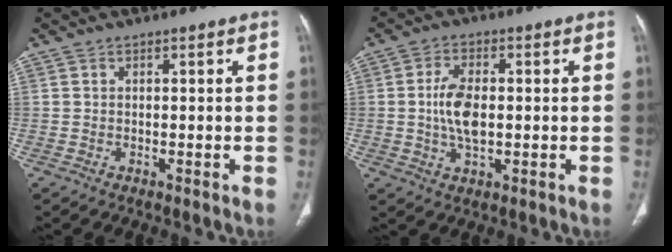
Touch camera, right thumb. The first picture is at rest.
{"total": 7.2, "force": [-0.1, 3.7, 6.2], "torque": [-0.121, 0.002, -0.002]}